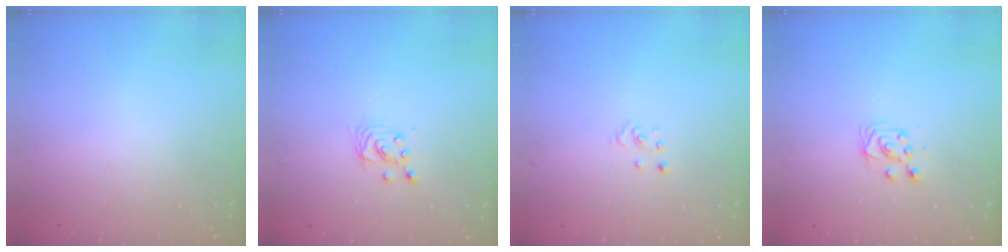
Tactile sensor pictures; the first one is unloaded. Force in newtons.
{"total": 2.8, "press": 2.8, "slide": 0.2}
{"total": 2.3, "press": 2.3, "slide": 0.2}
{"total": 4.9, "press": 4.8, "slide": 0.5}